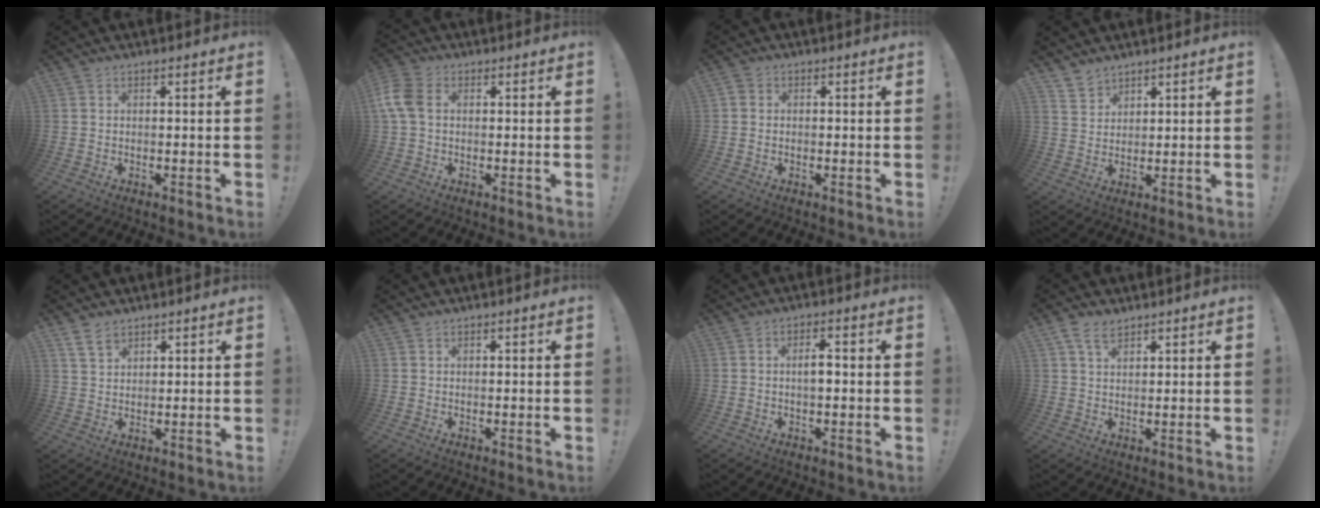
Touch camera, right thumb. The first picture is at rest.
{"total": 7.1, "force": [0.9, 4.9, 5.1], "torque": [-0.127, 0.009, 0.020]}
{"total": 1.6, "force": [-0.3, 1.4, 0.7], "torque": [-0.011, 0.006, -0.005]}
{"total": 4.4, "force": [3.8, 2.2, 0.3], "torque": [-0.013, -0.027, 0.076]}
{"total": 4.5, "force": [3.4, 2.4, 1.9], "torque": [-0.037, -0.012, 0.065]}
{"total": 0.0}
{"total": 3.2, "force": [-0.3, 1.1, 3.0], "torque": [-0.048, 0.005, -0.009]}
{"total": 5.2, "force": [3.3, 2.8, 2.9], "torque": [-0.054, -0.007, 0.062]}